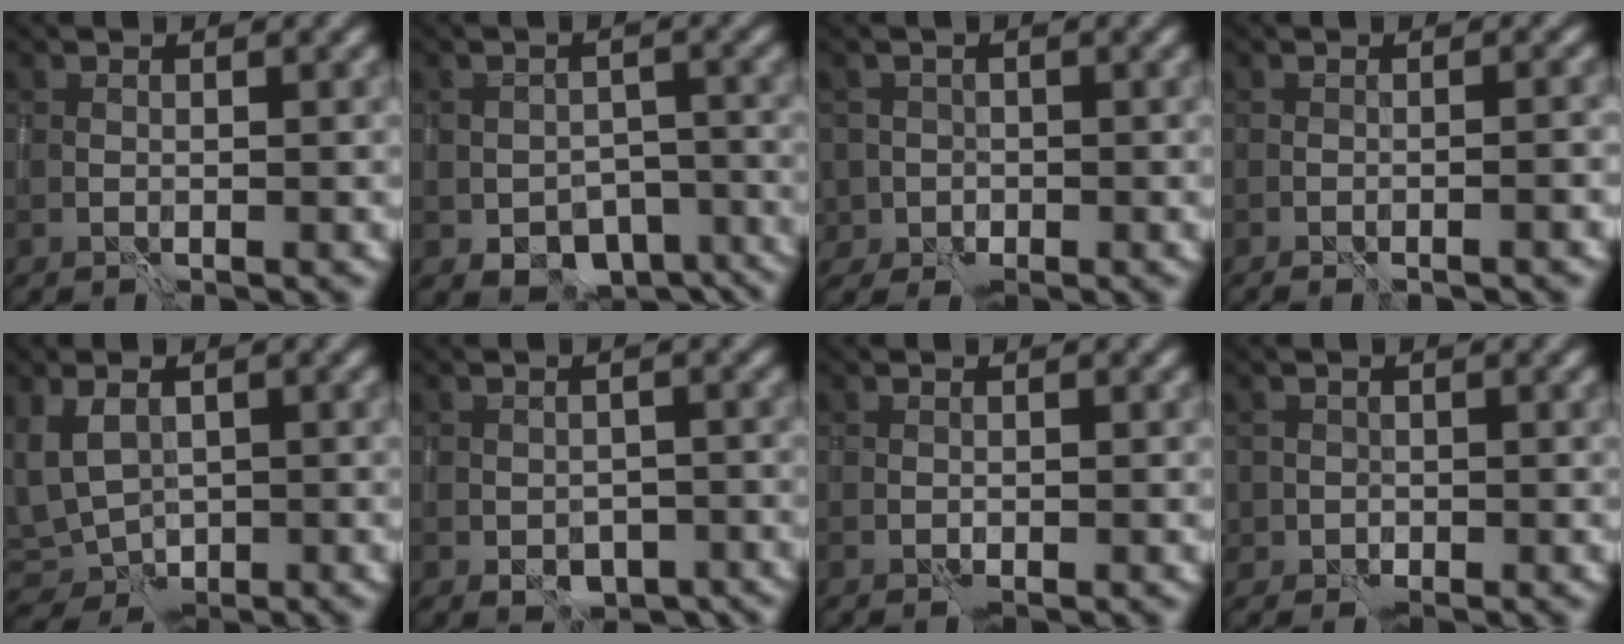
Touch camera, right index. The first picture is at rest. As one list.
[{"total": 7.0, "force": [-4.4, 4.5, 3.1], "torque": [-0.026, -0.014, -0.051]}, {"total": 3.7, "force": [-2.0, 3.1, 0.2], "torque": [0.027, -0.006, -0.041]}, {"total": 2.4, "force": [-1.5, 0.7, 1.7], "torque": [-0.005, 0.015, -0.024]}, {"total": 5.1, "force": [-0.1, 3.8, 3.4], "torque": [-0.067, -0.008, 0.005]}, {"total": 3.7, "force": [-1.9, 2.5, 1.9], "torque": [-0.028, -0.006, -0.021]}, {"total": 0.0}, {"total": 1.1, "force": [-0.3, 1.0, -0.2], "torque": [0.015, -0.001, -0.011]}]